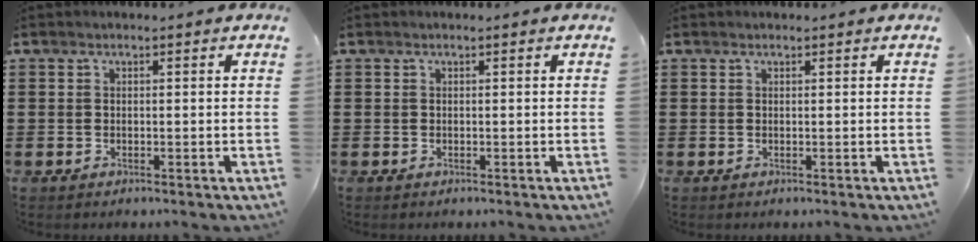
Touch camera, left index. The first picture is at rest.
{"total": 0.0}
{"total": 0.0}